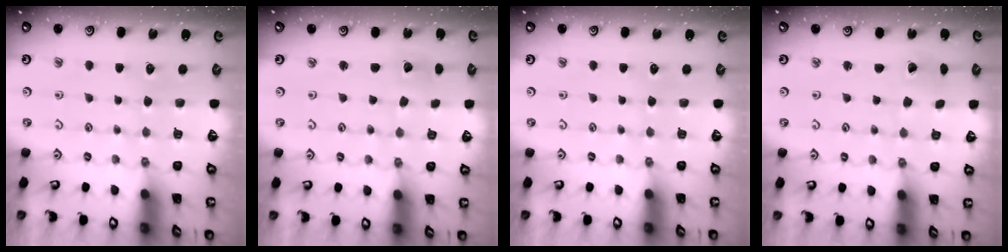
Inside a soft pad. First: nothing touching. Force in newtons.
{"total": 2.0, "press": 2.0, "slide": 0.1}
{"total": 0.0}
{"total": 1.1, "press": 1.1, "slide": 0.1}